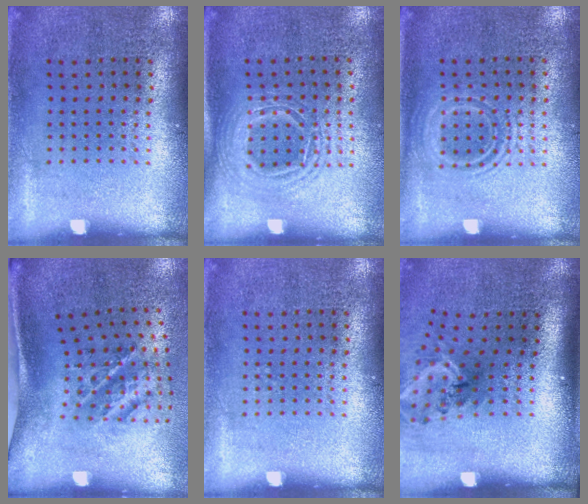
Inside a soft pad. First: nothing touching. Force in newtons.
{"total": 1.5, "press": 1.3, "slide": 0.9}
{"total": 1.3, "press": 1.2, "slide": 0.6}
{"total": 2.1, "press": 1.3, "slide": 1.7}
{"total": 0.0}
{"total": 2.1, "press": 1.3, "slide": 1.6}